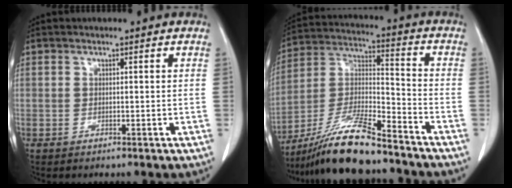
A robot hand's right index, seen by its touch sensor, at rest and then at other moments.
{"total": 15.2, "force": [-12.5, 1.4, 8.5], "torque": [-0.170, -0.012, -0.229]}